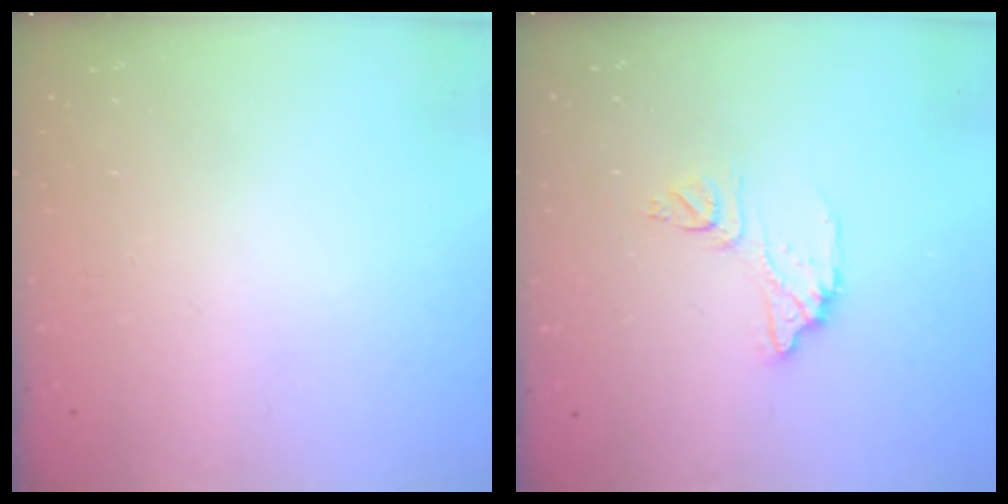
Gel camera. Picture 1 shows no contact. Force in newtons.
{"total": 9.5, "press": 9.5, "slide": 0.7}